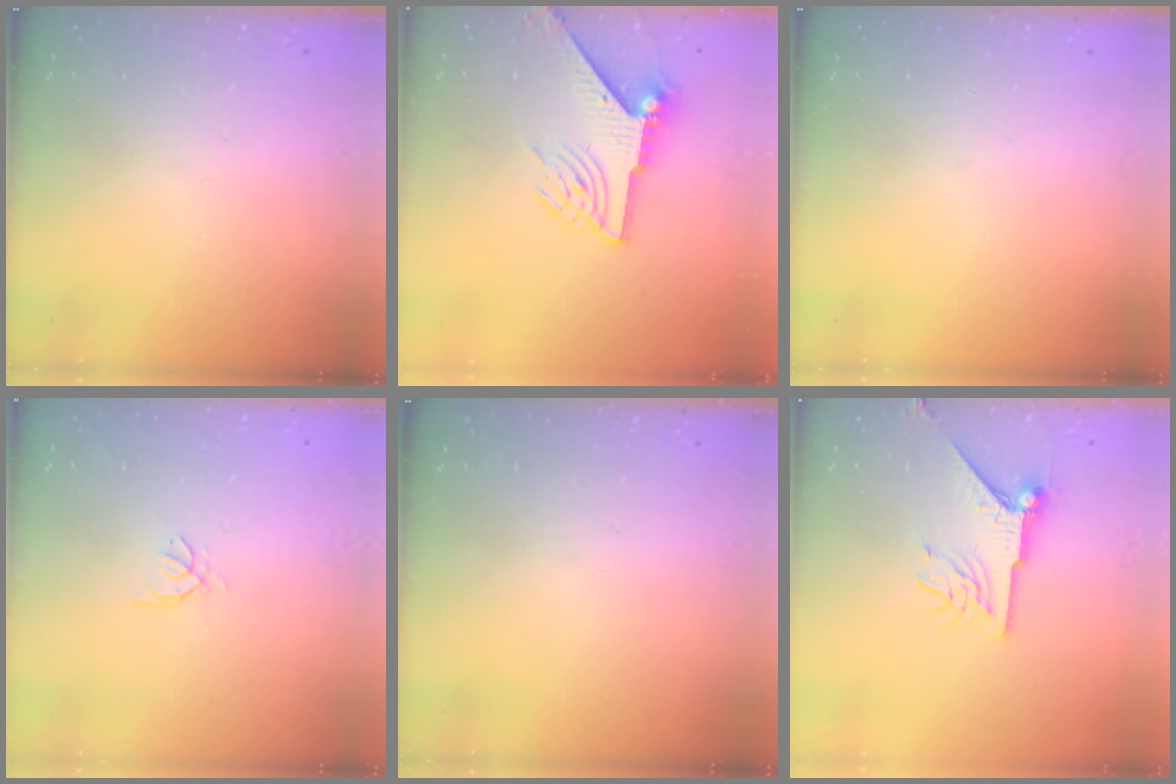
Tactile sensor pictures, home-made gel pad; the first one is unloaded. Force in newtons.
{"total": 8.6, "press": 8.6, "slide": 0.6}
{"total": 0.0}
{"total": 0.6, "press": 0.4, "slide": 0.3}
{"total": 0.0}
{"total": 8.4, "press": 8.4, "slide": 0.0}